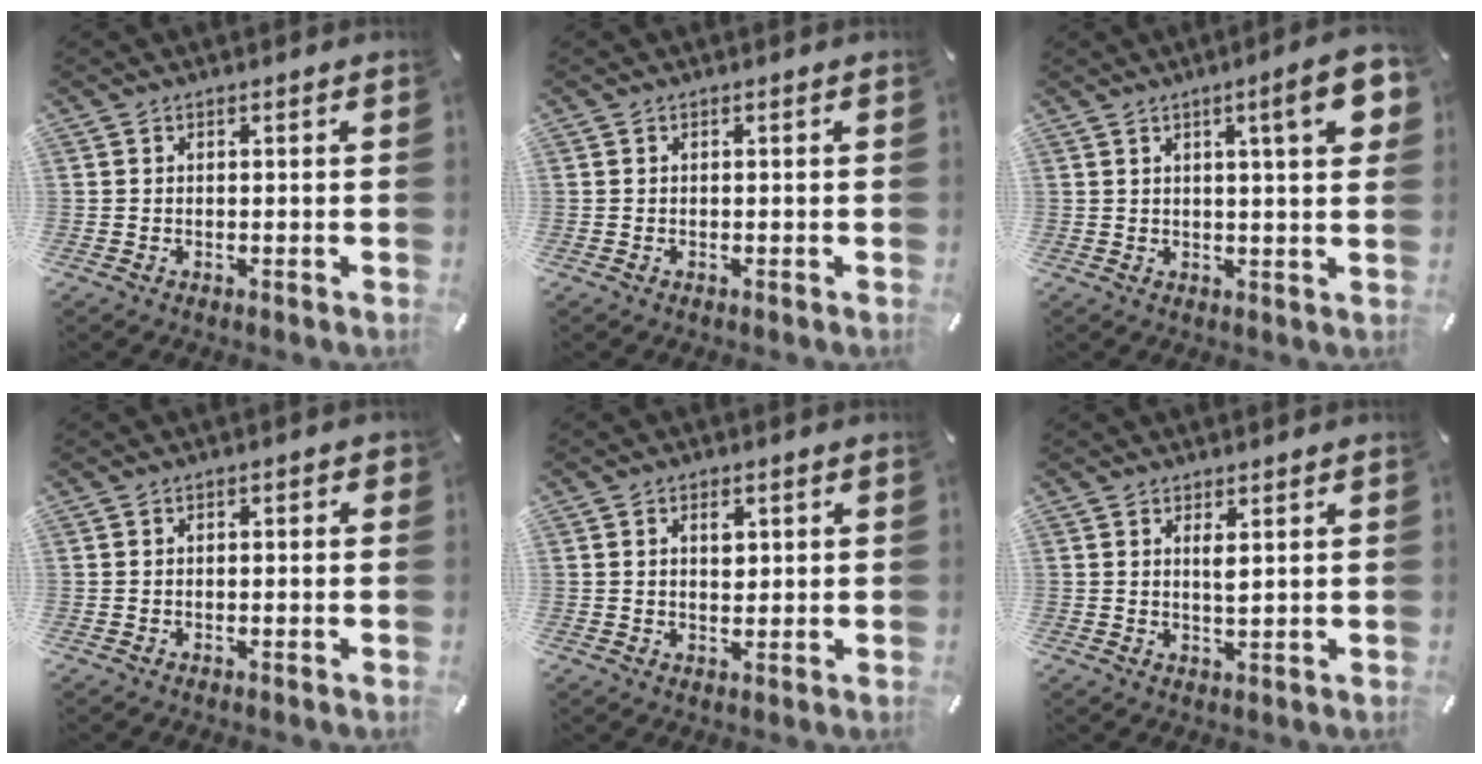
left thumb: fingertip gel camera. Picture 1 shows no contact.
{"total": 0.0}
{"total": 10.6, "force": [4.1, 1.5, 9.7], "torque": [-0.138, -0.011, 0.056]}
{"total": 1.0, "force": [-0.3, 0.5, 0.8], "torque": [-0.014, 0.002, -0.006]}
{"total": 3.2, "force": [1.0, 2.1, 2.1], "torque": [-0.023, -0.004, 0.011]}
{"total": 2.5, "force": [1.2, 0.5, 2.1], "torque": [-0.039, -0.003, 0.018]}